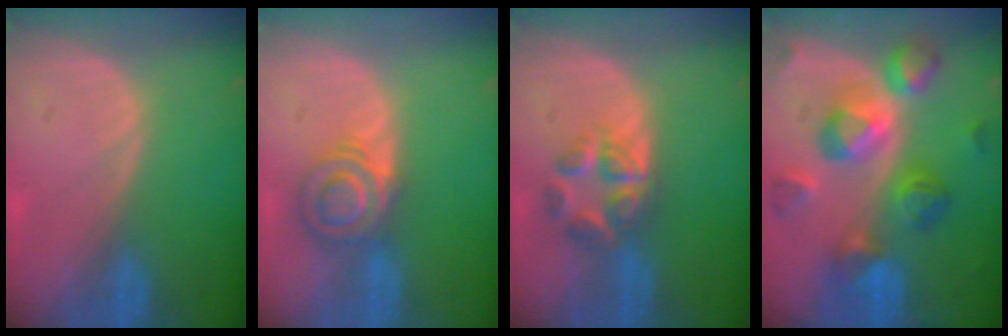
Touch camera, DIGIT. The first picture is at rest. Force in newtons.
{"total": 5.9, "press": 5.8, "slide": 0.8}
{"total": 6.2, "press": 5.5, "slide": 2.8}
{"total": 10.9, "press": 10.9, "slide": 1.0}